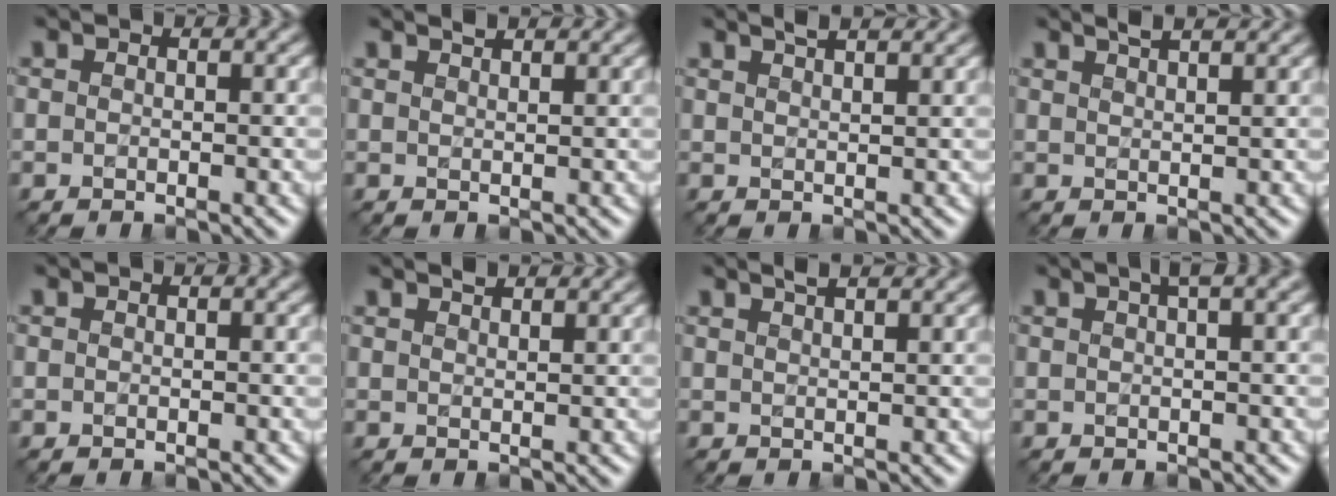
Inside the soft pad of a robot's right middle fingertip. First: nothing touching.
{"total": 1.6, "force": [1.5, 0.3, 0.6], "torque": [-0.004, 0.002, 0.016]}
{"total": 3.3, "force": [2.5, 1.1, 1.8], "torque": [0.001, 0.018, 0.011]}
{"total": 3.3, "force": [2.5, 1.1, 1.8], "torque": [0.001, 0.018, 0.012]}
{"total": 0.0}
{"total": 1.5, "force": [1.4, 0.2, 0.5], "torque": [-0.006, -0.001, 0.021]}
{"total": 2.9, "force": [2.2, 0.9, 1.6], "torque": [0.003, 0.014, 0.007]}
{"total": 2.5, "force": [1.4, 0.5, 2.0], "torque": [-0.023, 0.008, 0.017]}